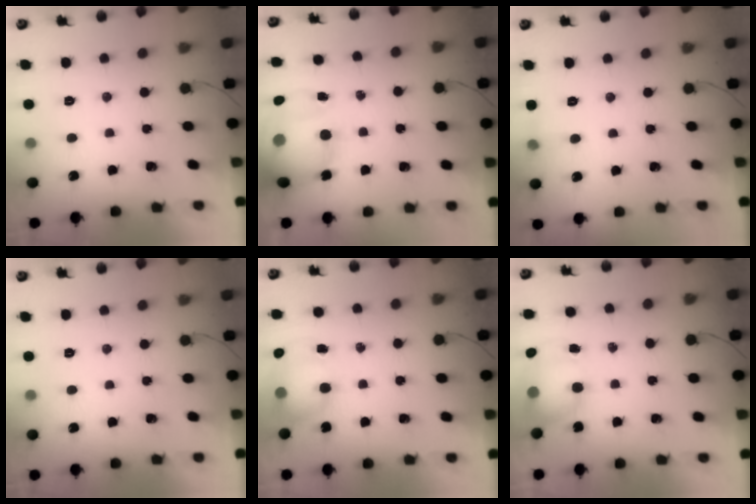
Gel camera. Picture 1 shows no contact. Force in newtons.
{"total": 16.0, "press": 15.5, "slide": 3.9}
{"total": 3.7, "press": 3.3, "slide": 1.5}
{"total": 0.0}
{"total": 11.7, "press": 8.7, "slide": 7.8}
{"total": 7.4, "press": 7.3, "slide": 1.1}